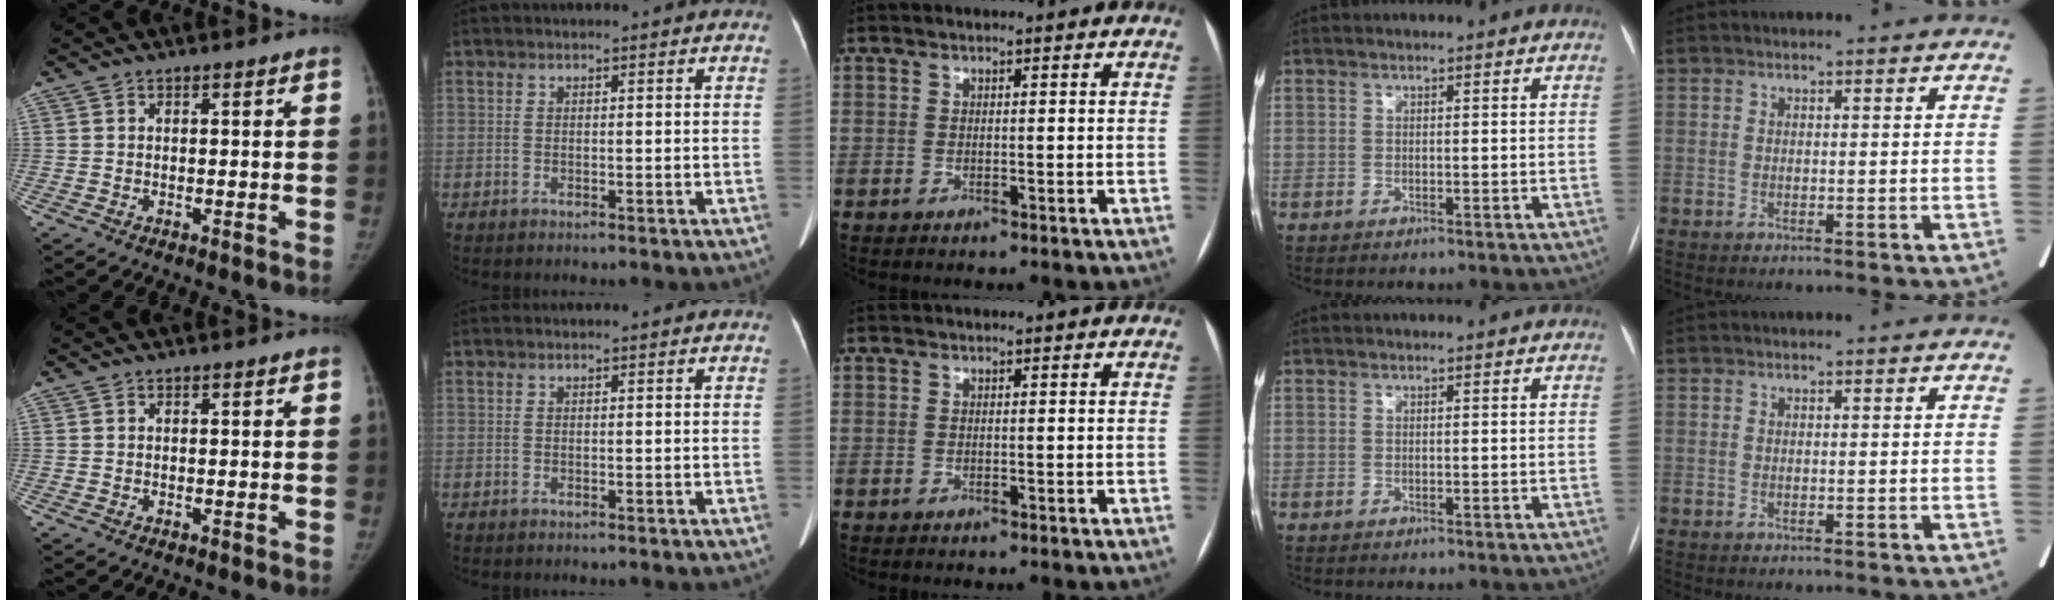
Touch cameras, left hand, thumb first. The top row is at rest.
{}